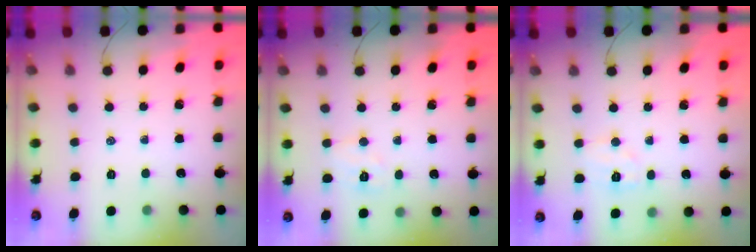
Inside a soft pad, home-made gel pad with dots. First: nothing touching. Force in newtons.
{"total": 4.8, "press": 4.7, "slide": 1.0}
{"total": 5.7, "press": 5.6, "slide": 1.1}